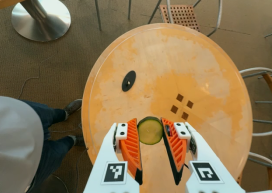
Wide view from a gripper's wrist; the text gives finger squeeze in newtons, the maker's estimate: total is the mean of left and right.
{"total": 9.0, "left": 9.0, "right": 8.9}